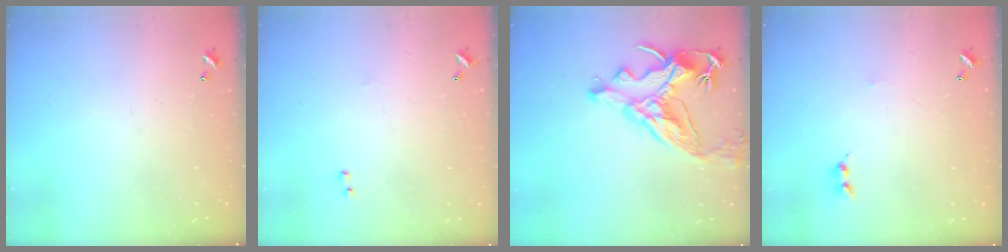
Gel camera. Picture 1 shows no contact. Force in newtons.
{"total": 2.3, "press": 2.2, "slide": 0.8}
{"total": 12.3, "press": 12.2, "slide": 1.7}
{"total": 0.0}